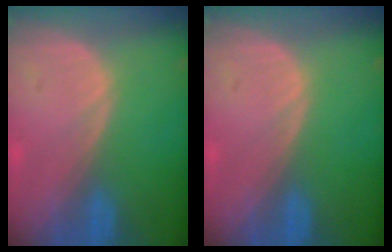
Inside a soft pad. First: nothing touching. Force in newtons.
{"total": 0.0}